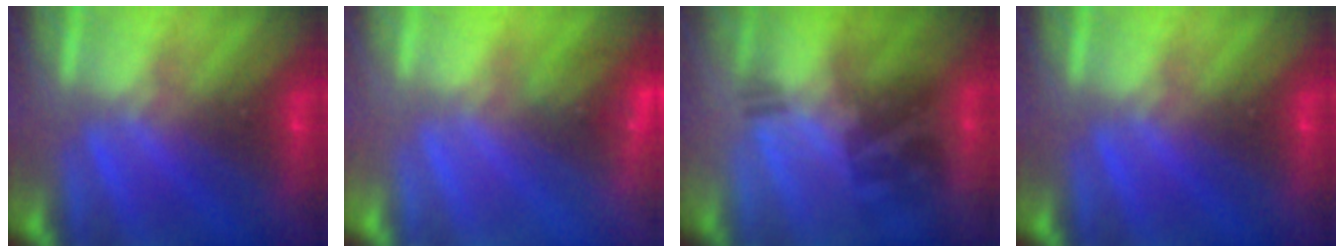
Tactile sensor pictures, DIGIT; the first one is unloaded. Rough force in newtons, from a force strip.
{"total": 2.5}
{"total": 2.2}
{"total": 0.0}